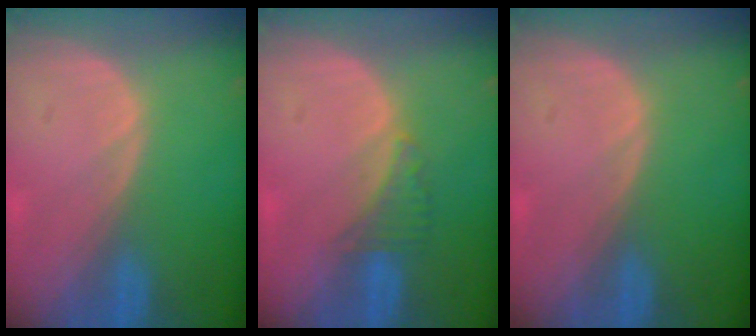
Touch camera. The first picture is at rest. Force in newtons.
{"total": 2.7, "press": 2.6, "slide": 0.7}
{"total": 0.0}